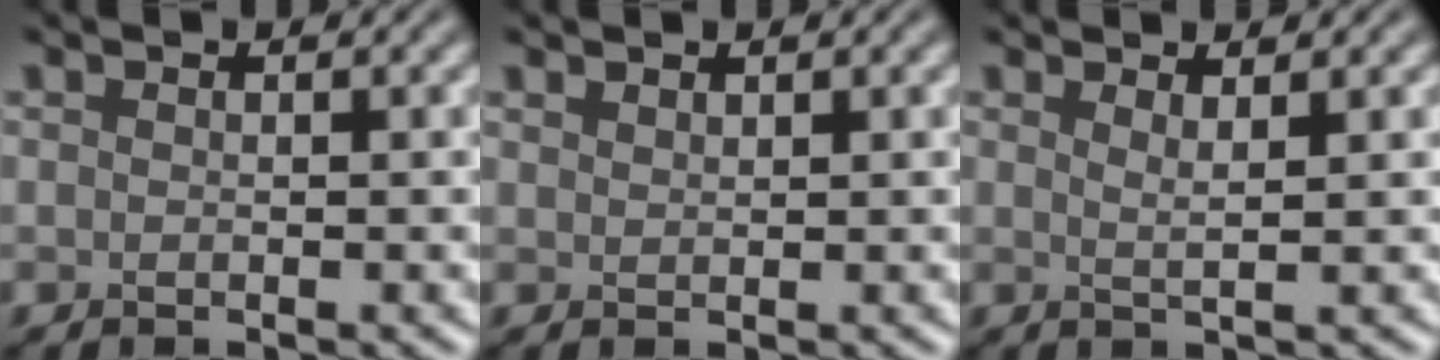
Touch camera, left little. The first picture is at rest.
{"total": 0.8, "force": [0.7, 0.2, 0.1], "torque": [-0.002, -0.001, 0.017]}
{"total": 1.5, "force": [1.0, 0.4, 1.1], "torque": [-0.011, -0.001, 0.009]}